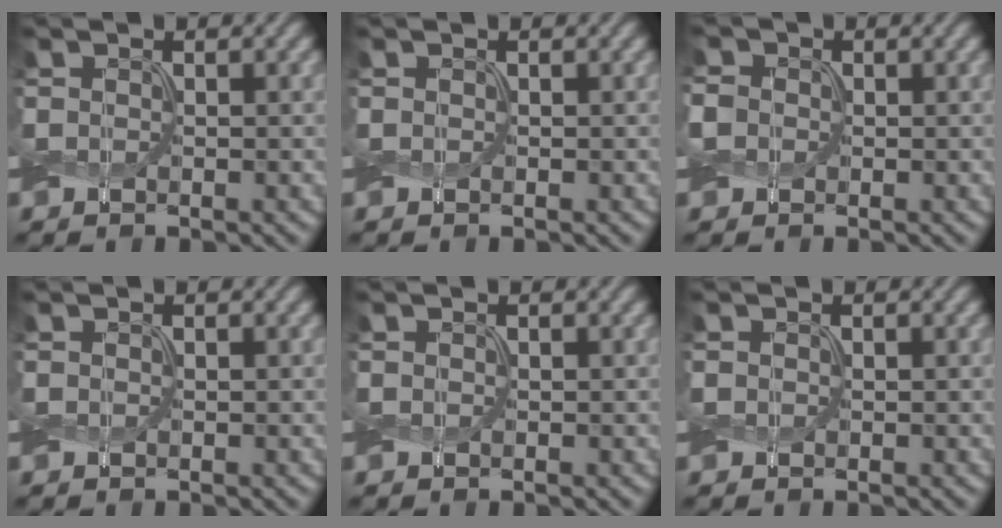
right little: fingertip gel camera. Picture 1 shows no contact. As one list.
[{"total": 0.0}, {"total": 2.0, "force": [0.0, 1.8, 0.8], "torque": [-0.026, 0.003, -0.005]}, {"total": 0.0}, {"total": 0.0}, {"total": 0.0}]